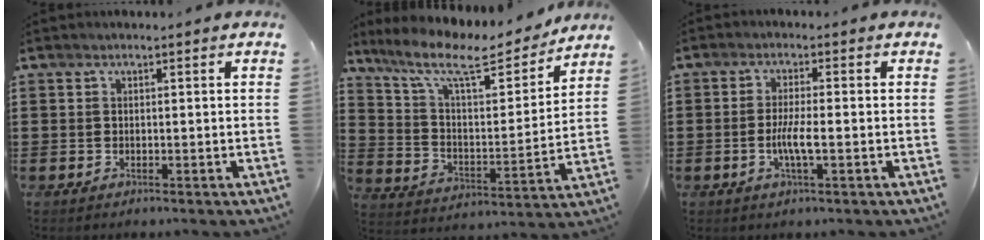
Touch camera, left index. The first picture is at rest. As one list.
[{"total": 11.5, "force": [8.8, 2.8, 6.9], "torque": [-0.160, -0.042, 0.146]}, {"total": 4.2, "force": [-1.0, 0.6, 4.0], "torque": [-0.077, -0.004, -0.020]}]